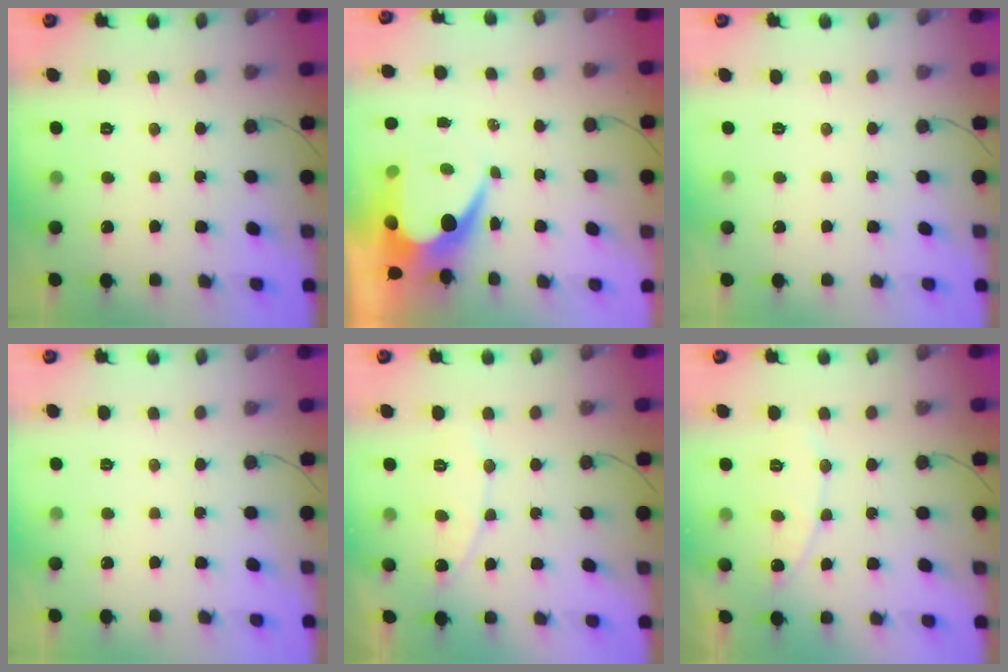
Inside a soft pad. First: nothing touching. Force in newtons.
{"total": 9.6, "press": 9.5, "slide": 0.8}
{"total": 0.0}
{"total": 0.0}
{"total": 7.0, "press": 7.0, "slide": 0.6}
{"total": 7.0, "press": 7.0, "slide": 0.6}